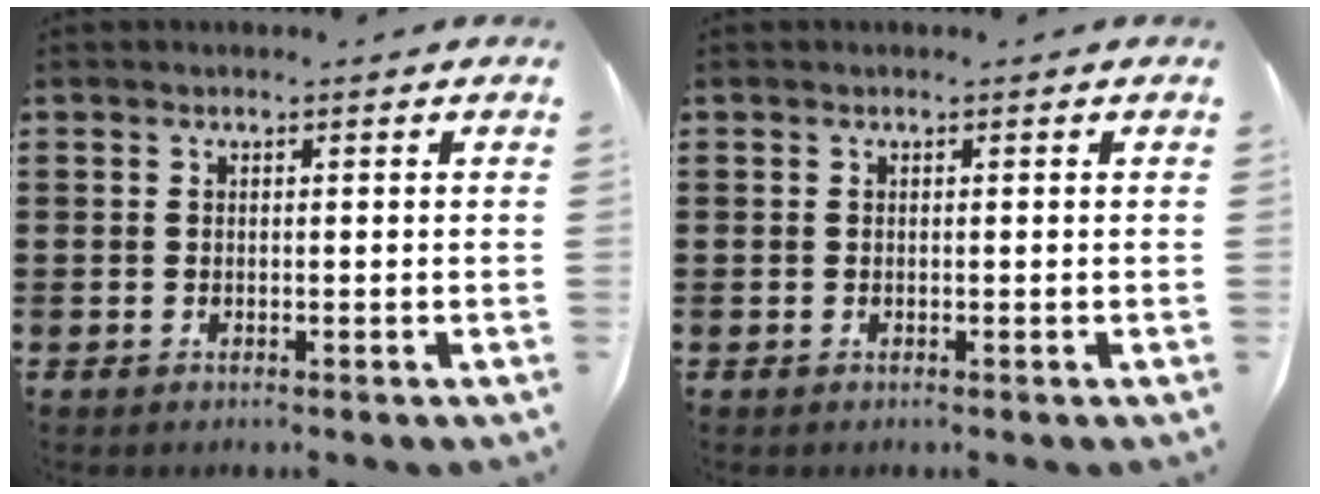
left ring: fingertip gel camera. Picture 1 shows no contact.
{"total": 0.0}